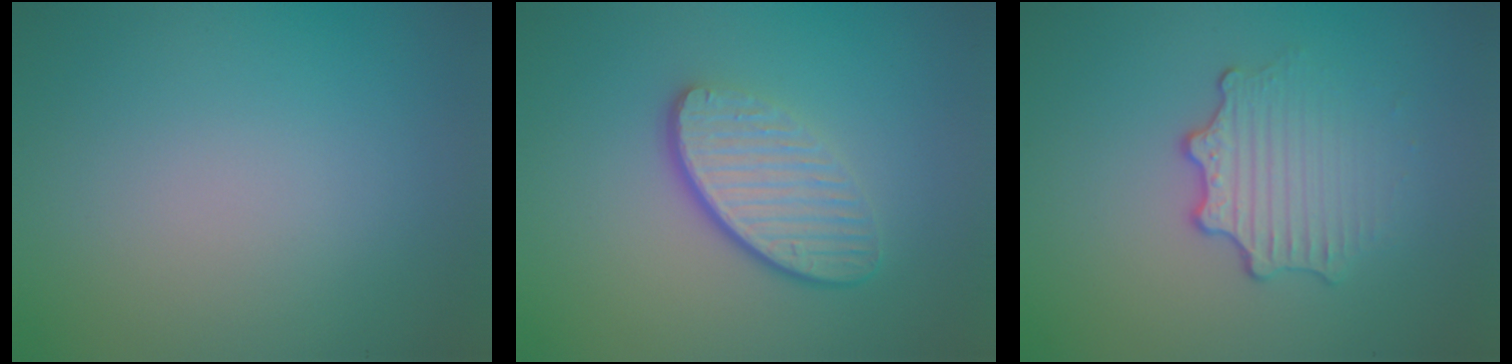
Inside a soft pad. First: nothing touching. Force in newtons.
{"total": 4.6, "press": 3.2, "slide": 3.3}
{"total": 3.3, "press": 2.5, "slide": 2.2}